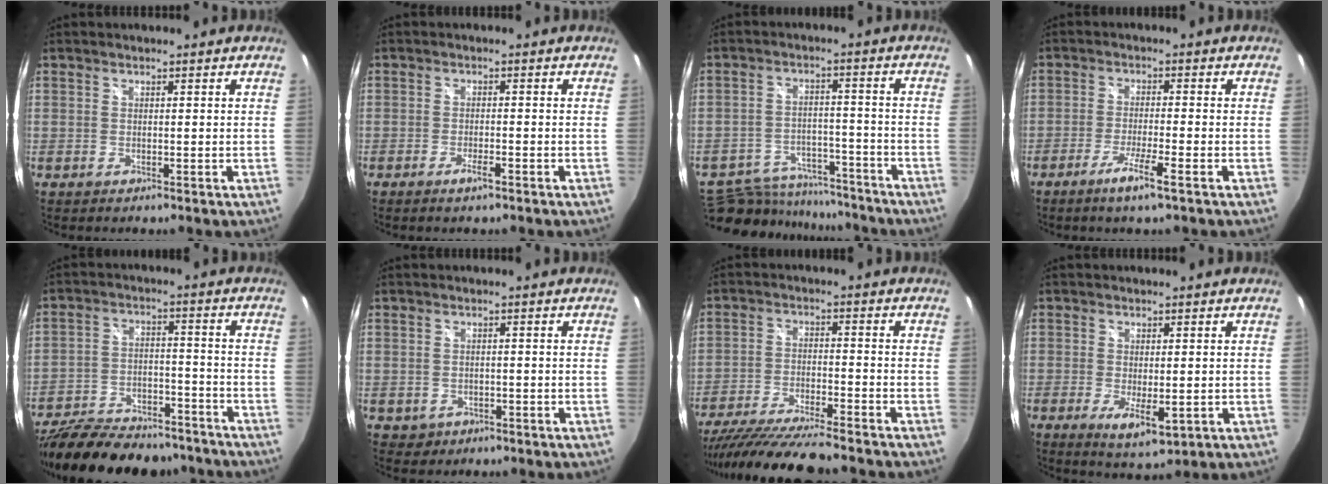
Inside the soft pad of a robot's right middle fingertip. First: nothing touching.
{"total": 2.5, "force": [-1.6, 0.3, 1.9], "torque": [-0.041, -0.002, -0.029]}
{"total": 16.9, "force": [-14.4, 7.0, 5.5], "torque": [-0.125, 0.017, -0.194]}
{"total": 5.5, "force": [-3.3, -0.4, 4.4], "torque": [-0.095, -0.009, -0.063]}
{"total": 25.4, "force": [-21.2, 8.8, 10.9], "torque": [-0.221, -0.007, -0.299]}
{"total": 3.2, "force": [-0.9, 2.9, 1.0], "torque": [-0.033, -0.002, -0.002]}
{"total": 16.0, "force": [-14.0, 1.1, 7.7], "torque": [-0.161, -0.032, -0.232]}
{"total": 6.0, "force": [-1.6, 2.2, 5.3], "torque": [-0.097, -0.019, -0.019]}